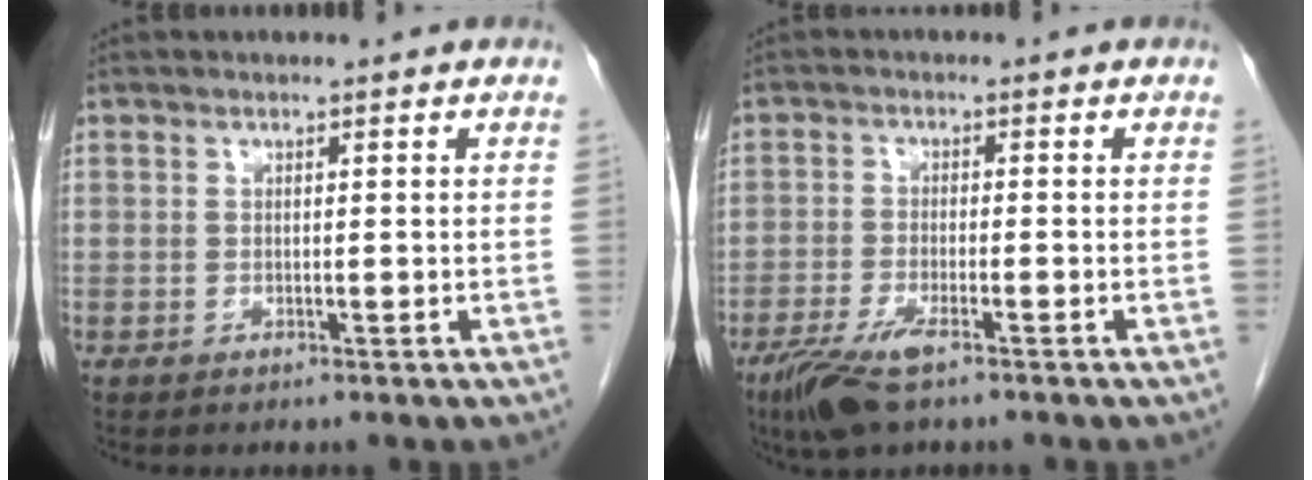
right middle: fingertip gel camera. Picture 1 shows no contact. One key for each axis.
{"total": 6.2, "fx": -4.1, "fy": 1.3, "fz": 4.5, "tx": -0.093, "ty": -0.013, "tz": -0.073}